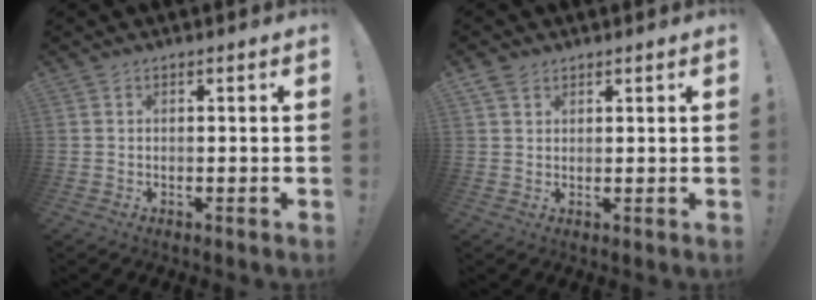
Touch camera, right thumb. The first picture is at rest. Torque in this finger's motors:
{"motor_torque": [-1.04, 1.33, 0.36, 0.36, 0.28]}